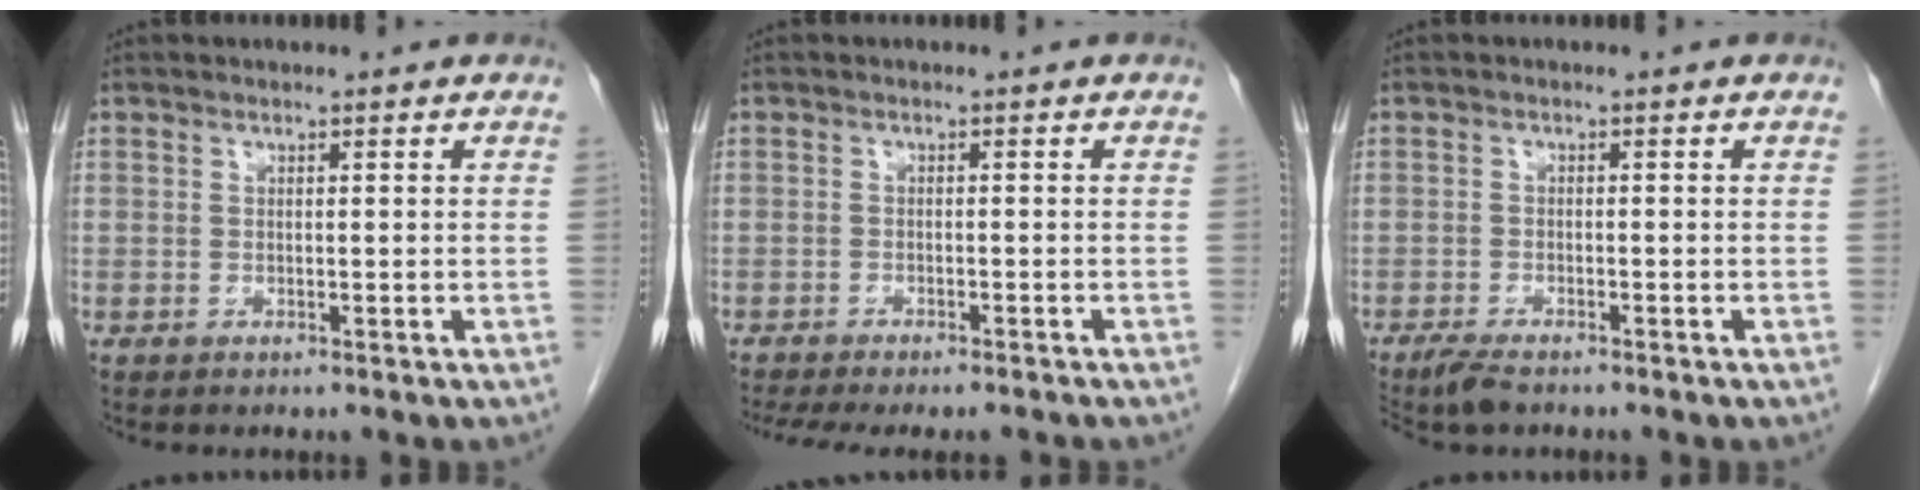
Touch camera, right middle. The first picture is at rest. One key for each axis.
{"total": 11.1, "fx": -9.6, "fy": 2.5, "fz": 4.9, "tx": -0.080, "ty": -0.009, "tz": -0.127}
{"total": 3.9, "fx": -3.2, "fy": 0.9, "fz": 2.1, "tx": -0.043, "ty": -0.010, "tz": -0.053}